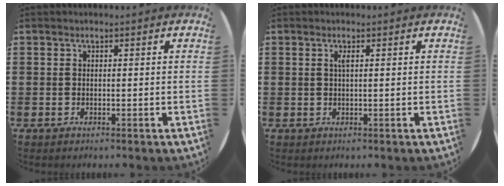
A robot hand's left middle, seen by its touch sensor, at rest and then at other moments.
{"total": 0.8, "force": [0.3, 0.1, 0.7], "torque": [-0.013, 0.002, 0.006]}